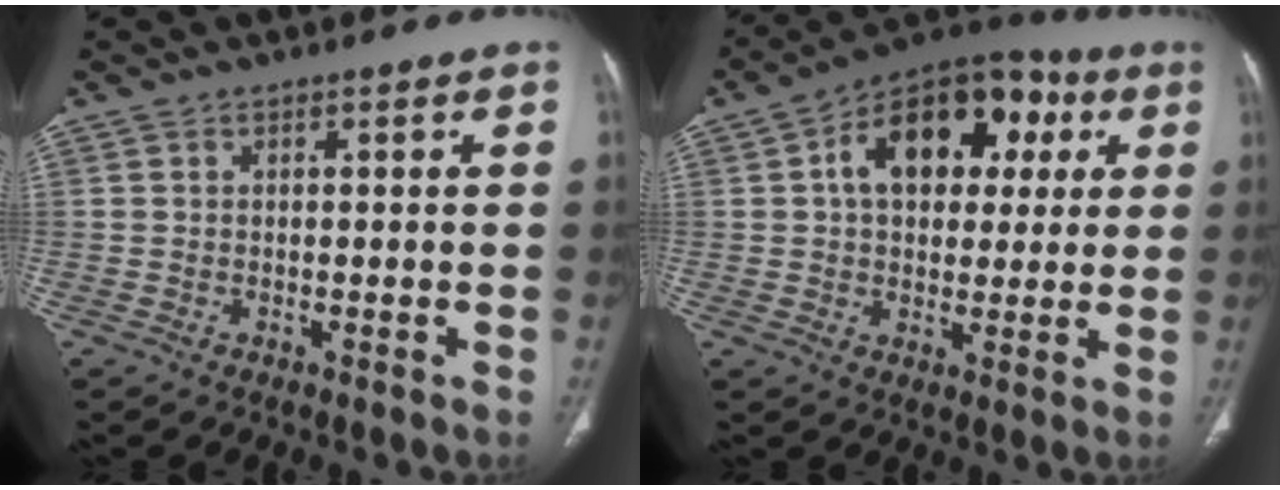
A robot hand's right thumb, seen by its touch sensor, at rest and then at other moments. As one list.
[{"total": 17.7, "force": [4.7, 11.5, 12.7], "torque": [-0.147, 0.019, 0.063]}]